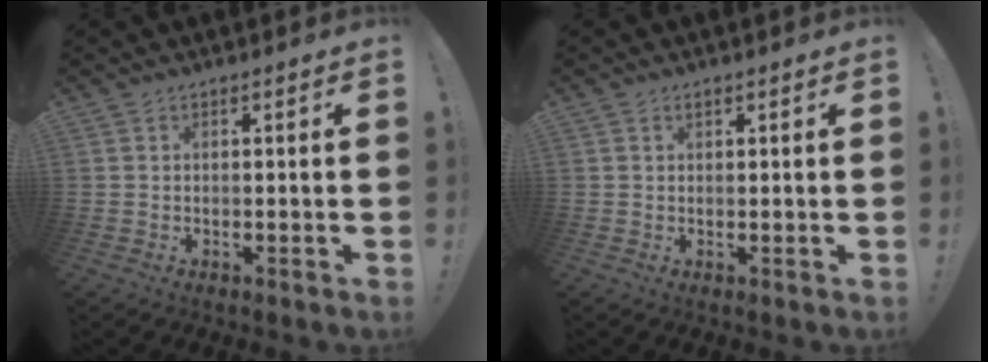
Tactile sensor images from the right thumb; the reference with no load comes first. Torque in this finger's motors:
{"motor_torque": [0.02, 0.77, 0.34, -0.18, -0.01]}